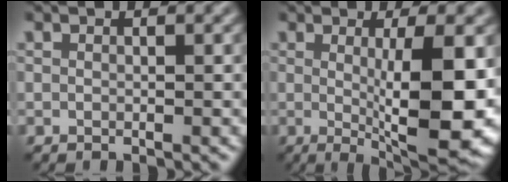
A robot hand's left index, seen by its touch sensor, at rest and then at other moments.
{"total": 10.6, "force": [-0.3, 2.5, 10.2], "torque": [-0.134, -0.018, 0.005]}